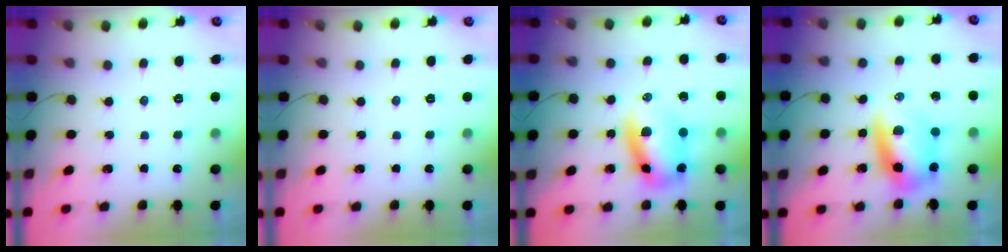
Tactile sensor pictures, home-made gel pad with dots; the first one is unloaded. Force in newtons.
{"total": 0.0}
{"total": 9.1, "press": 8.8, "slide": 2.4}
{"total": 8.4, "press": 8.1, "slide": 2.1}